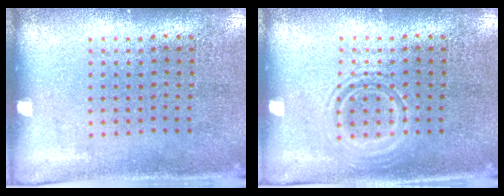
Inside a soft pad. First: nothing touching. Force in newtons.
{"total": 2.1, "press": 2.1, "slide": 0.3}